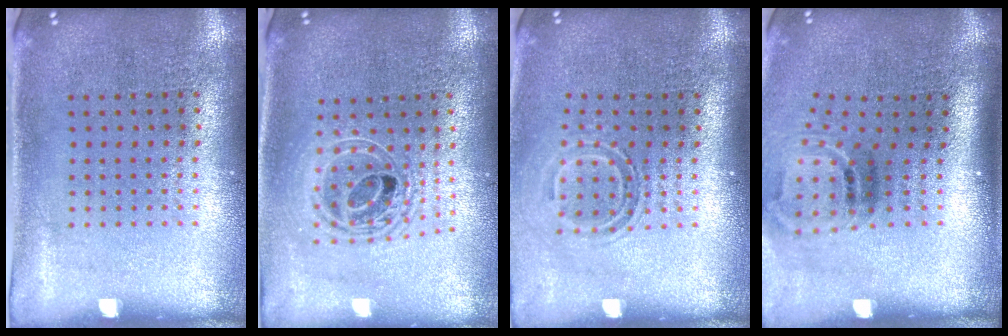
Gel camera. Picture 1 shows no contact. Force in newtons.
{"total": 1.8, "press": 1.4, "slide": 1.1}
{"total": 1.6, "press": 1.1, "slide": 1.2}
{"total": 1.9, "press": 1.2, "slide": 1.5}